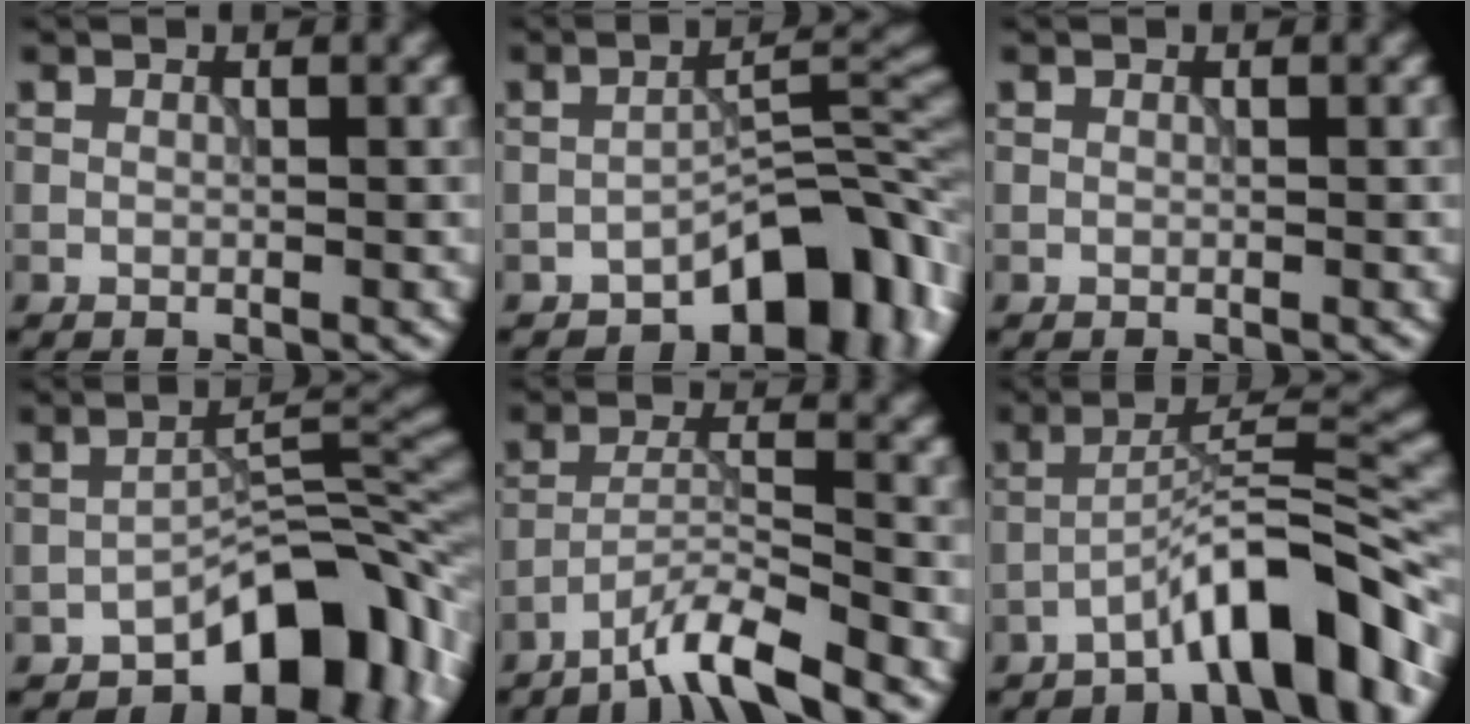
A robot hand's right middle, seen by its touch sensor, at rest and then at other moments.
{"total": 8.3, "force": [-5.1, 3.6, 5.5], "torque": [-0.053, 0.013, -0.087]}
{"total": 0.0}
{"total": 9.2, "force": [-5.3, 4.2, 6.2], "torque": [-0.065, 0.015, -0.095]}
{"total": 5.2, "force": [-4.2, 0.4, 3.0], "torque": [-0.051, 0.005, -0.086]}
{"total": 8.7, "force": [-5.5, 1.6, 6.6], "torque": [-0.100, 0.027, -0.094]}